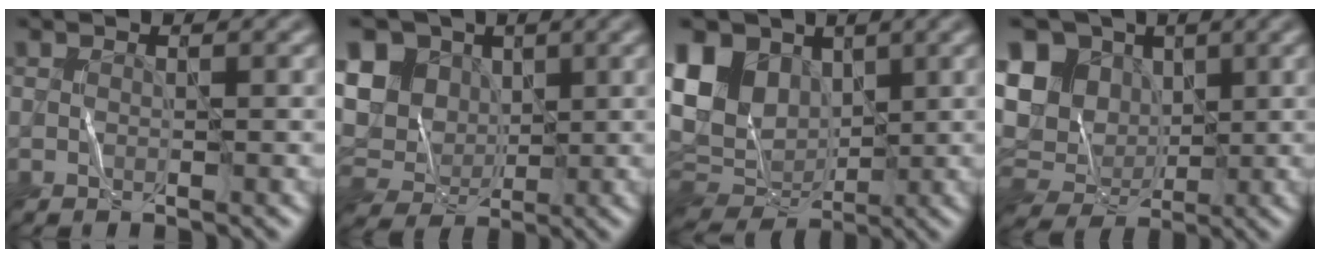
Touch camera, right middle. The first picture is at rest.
{"total": 9.6, "force": [3.2, 7.8, 4.5], "torque": [-0.110, 0.025, 0.048]}
{"total": 11.0, "force": [2.8, 8.4, 6.5], "torque": [-0.158, 0.027, 0.057]}
{"total": 9.9, "force": [2.5, 8.1, 5.1], "torque": [-0.119, 0.020, 0.034]}